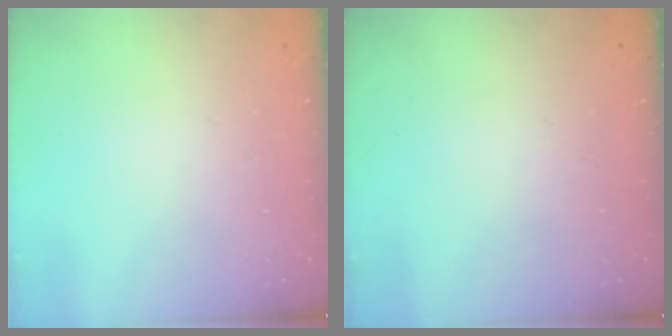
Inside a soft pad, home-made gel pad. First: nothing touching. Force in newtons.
{"total": 0.0}